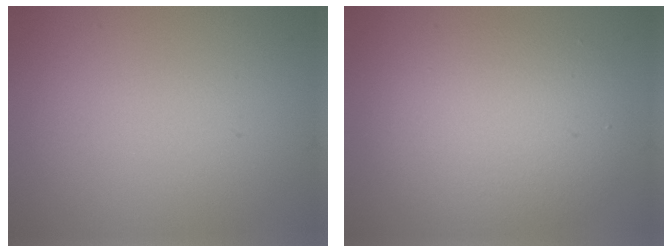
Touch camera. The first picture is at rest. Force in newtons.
{"total": 5.5, "press": 5.4, "slide": 0.4}